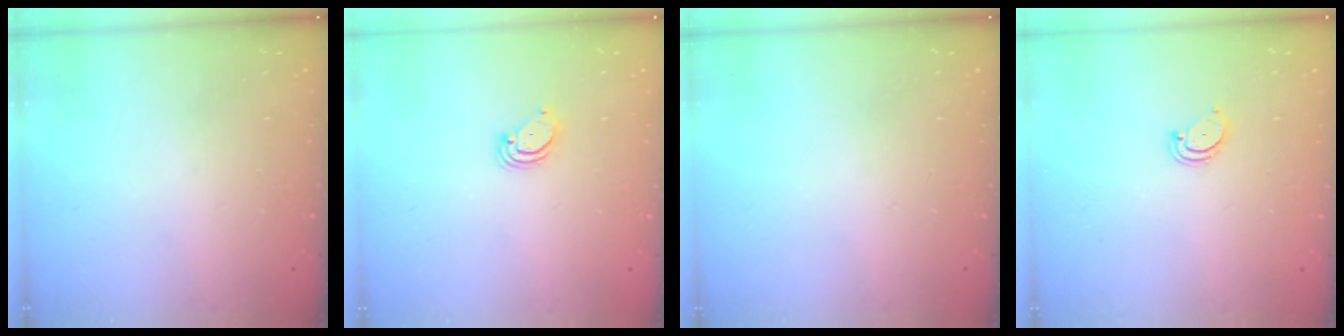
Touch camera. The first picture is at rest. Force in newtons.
{"total": 2.0, "press": 2.0, "slide": 0.1}
{"total": 0.0}
{"total": 1.9, "press": 1.9, "slide": 0.2}